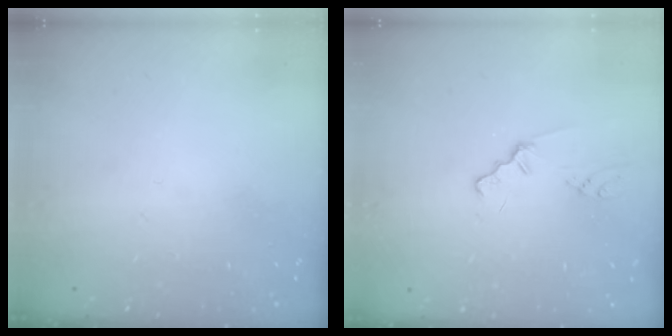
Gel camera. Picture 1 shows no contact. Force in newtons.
{"total": 0.9, "press": 0.9, "slide": 0.2}